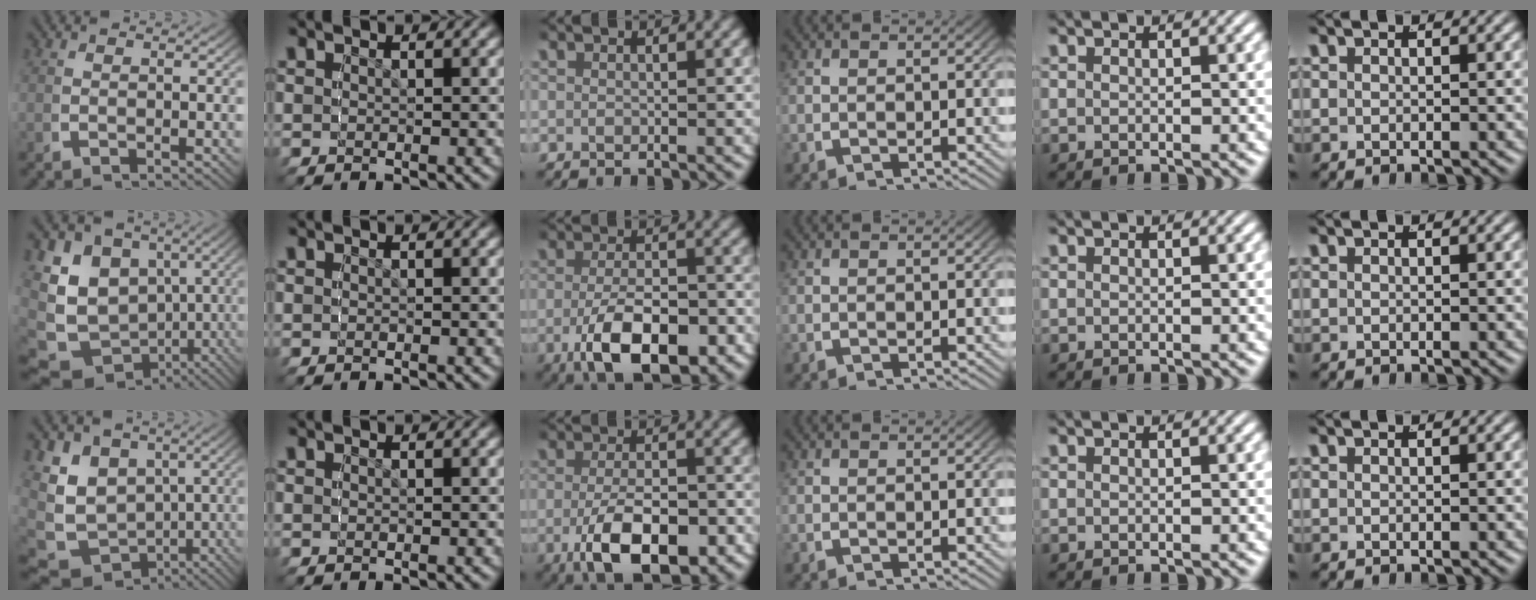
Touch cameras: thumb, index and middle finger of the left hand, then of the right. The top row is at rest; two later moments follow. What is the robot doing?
{"motion": "grasp_and_lifting", "object": "cloth"}